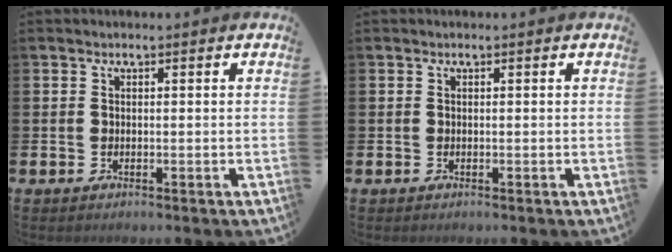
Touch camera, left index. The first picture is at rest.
{"total": 0.0}